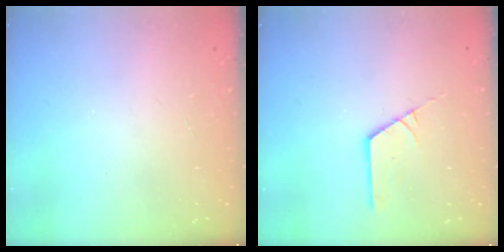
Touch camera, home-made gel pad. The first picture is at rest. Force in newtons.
{"total": 2.3, "press": 2.3, "slide": 0.3}